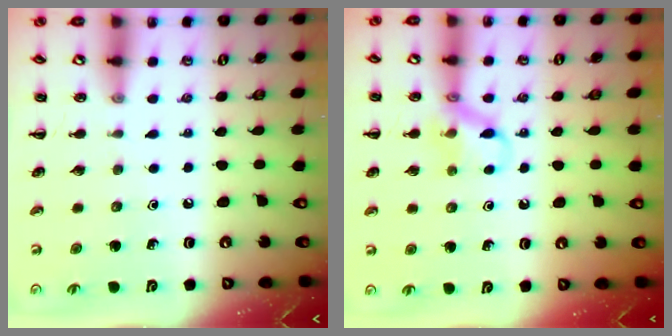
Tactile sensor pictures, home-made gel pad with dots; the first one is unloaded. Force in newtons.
{"total": 9.9, "press": 9.9, "slide": 1.1}